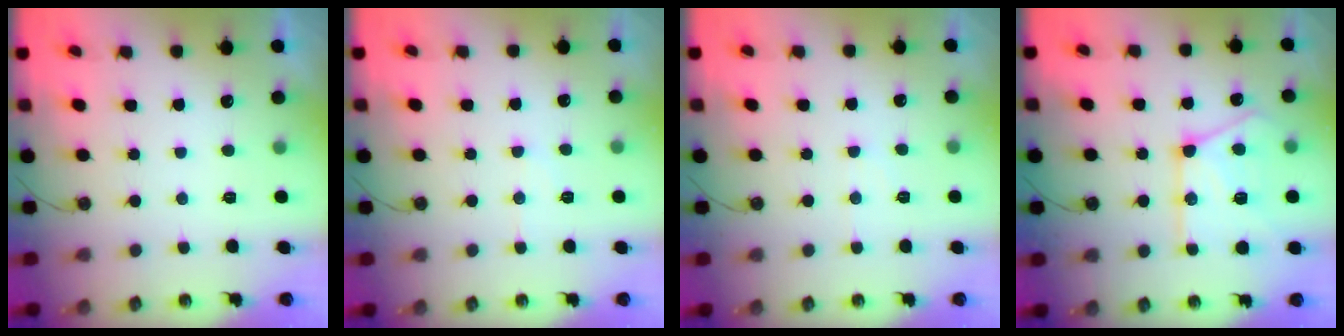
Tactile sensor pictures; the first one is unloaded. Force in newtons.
{"total": 7.1, "press": 7.0, "slide": 0.8}
{"total": 4.4, "press": 4.4, "slide": 0.6}
{"total": 17.3, "press": 17.2, "slide": 1.5}